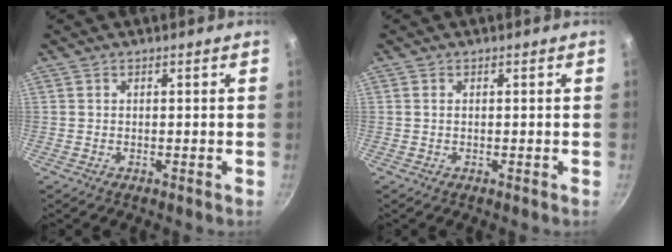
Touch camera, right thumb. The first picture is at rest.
{"total": 0.5, "force": [0.1, 0.3, 0.4], "torque": [-0.008, 0.000, 0.001]}